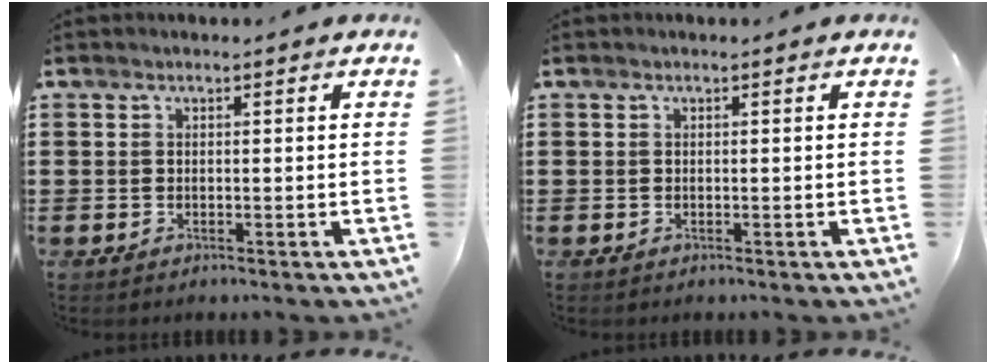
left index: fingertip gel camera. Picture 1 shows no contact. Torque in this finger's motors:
{"motor_torque": [0.00, 0.00, 0.00, 0.00]}